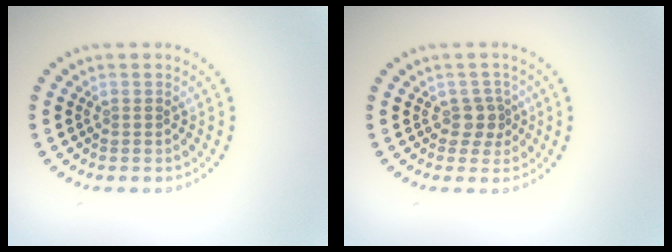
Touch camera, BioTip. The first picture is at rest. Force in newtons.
{"total": 1.9, "press": 1.5, "slide": 1.1}